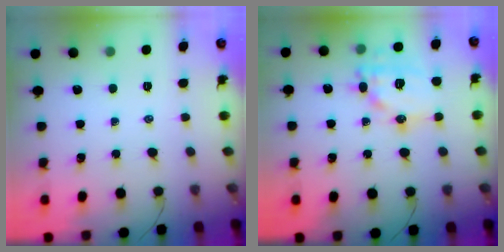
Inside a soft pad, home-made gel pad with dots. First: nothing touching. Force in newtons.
{"total": 15.7, "press": 15.6, "slide": 1.5}